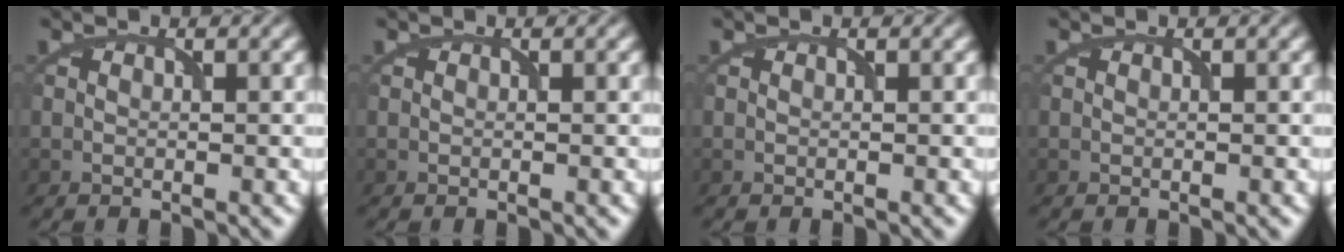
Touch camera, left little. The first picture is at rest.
{"total": 0.0}
{"total": 0.0}
{"total": 0.0}